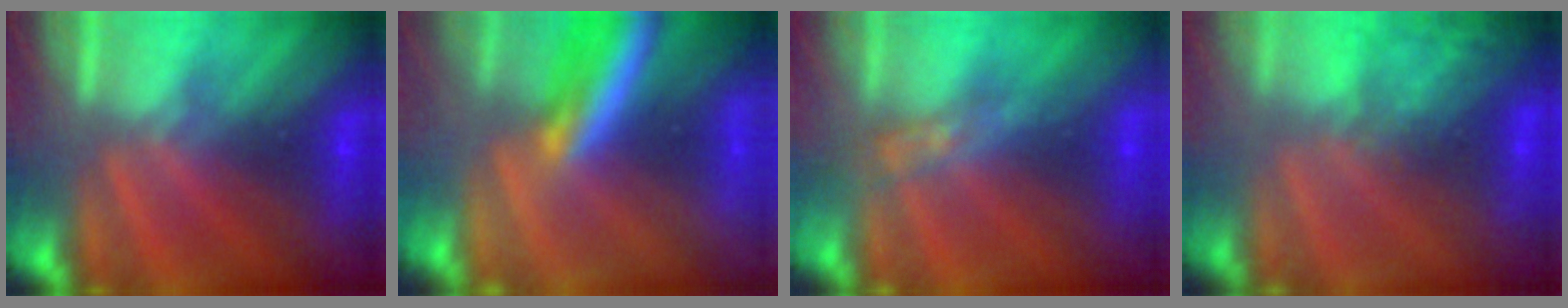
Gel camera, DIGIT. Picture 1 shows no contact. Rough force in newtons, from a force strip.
{"total": 6.8}
{"total": 2.8}
{"total": 5.8}